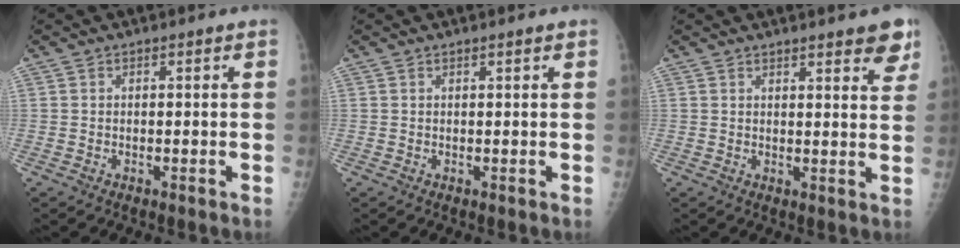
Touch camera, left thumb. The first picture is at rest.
{"total": 0.8, "force": [0.6, 0.0, 0.5], "torque": [-0.007, 0.000, 0.010]}
{"total": 7.6, "force": [5.4, 1.8, 5.0], "torque": [-0.040, -0.022, 0.062]}